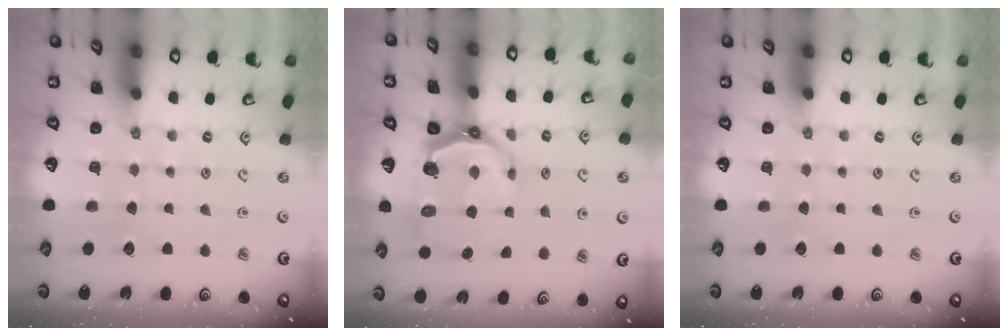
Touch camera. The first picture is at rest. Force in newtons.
{"total": 8.0, "press": 6.8, "slide": 4.1}
{"total": 0.0}